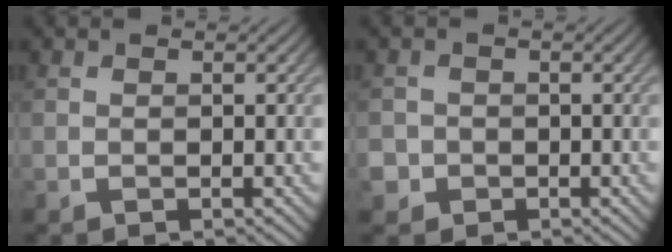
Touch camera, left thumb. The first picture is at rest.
{"total": 2.6, "force": [-1.1, 2.4, 0.3], "torque": [-0.007, 0.001, -0.029]}